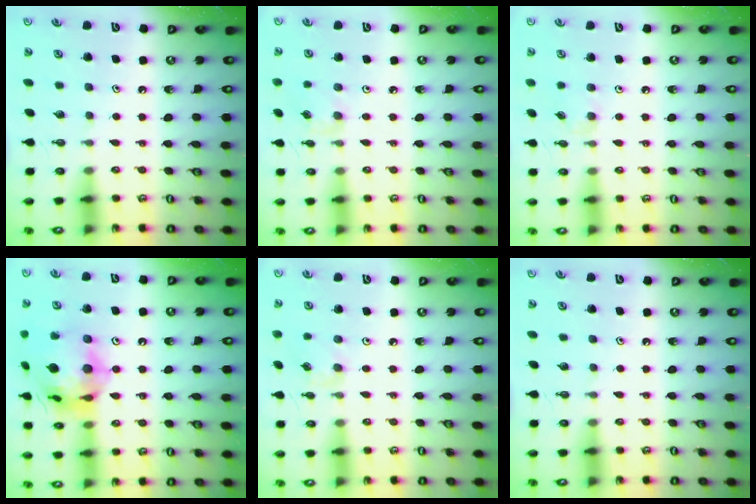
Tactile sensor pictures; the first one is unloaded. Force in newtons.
{"total": 2.7, "press": 2.6, "slide": 0.5}
{"total": 3.2, "press": 3.1, "slide": 0.6}
{"total": 20.2, "press": 20.1, "slide": 2.3}
{"total": 2.7, "press": 2.6, "slide": 0.5}
{"total": 0.0}